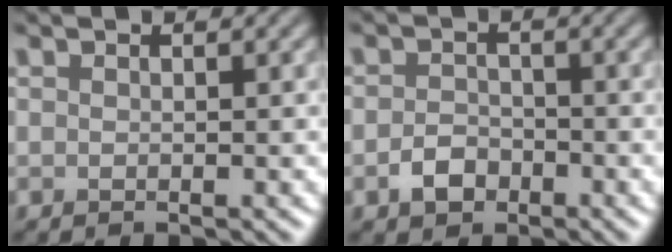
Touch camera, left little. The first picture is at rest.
{"total": 2.4, "force": [-1.3, 1.7, 1.1], "torque": [-0.015, 0.002, -0.031]}